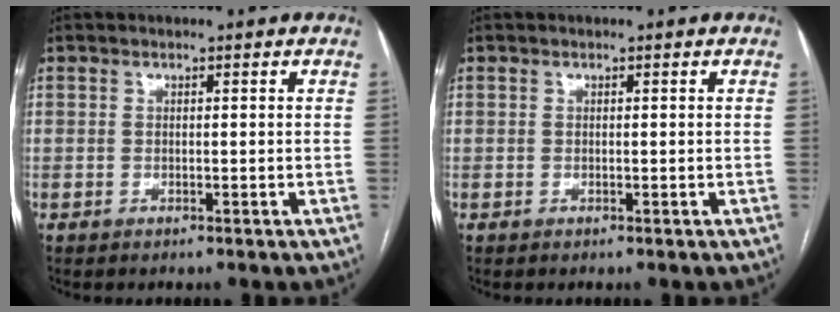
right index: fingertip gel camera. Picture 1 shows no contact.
{"total": 0.0}